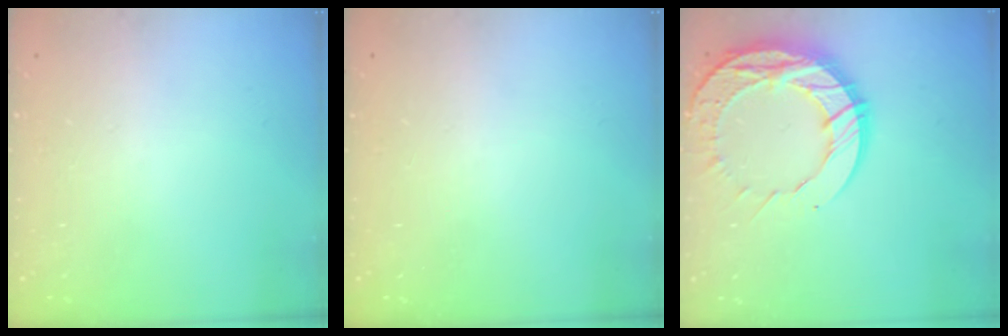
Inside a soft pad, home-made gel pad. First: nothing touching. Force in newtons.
{"total": 0.0}
{"total": 16.1, "press": 16.1, "slide": 1.3}